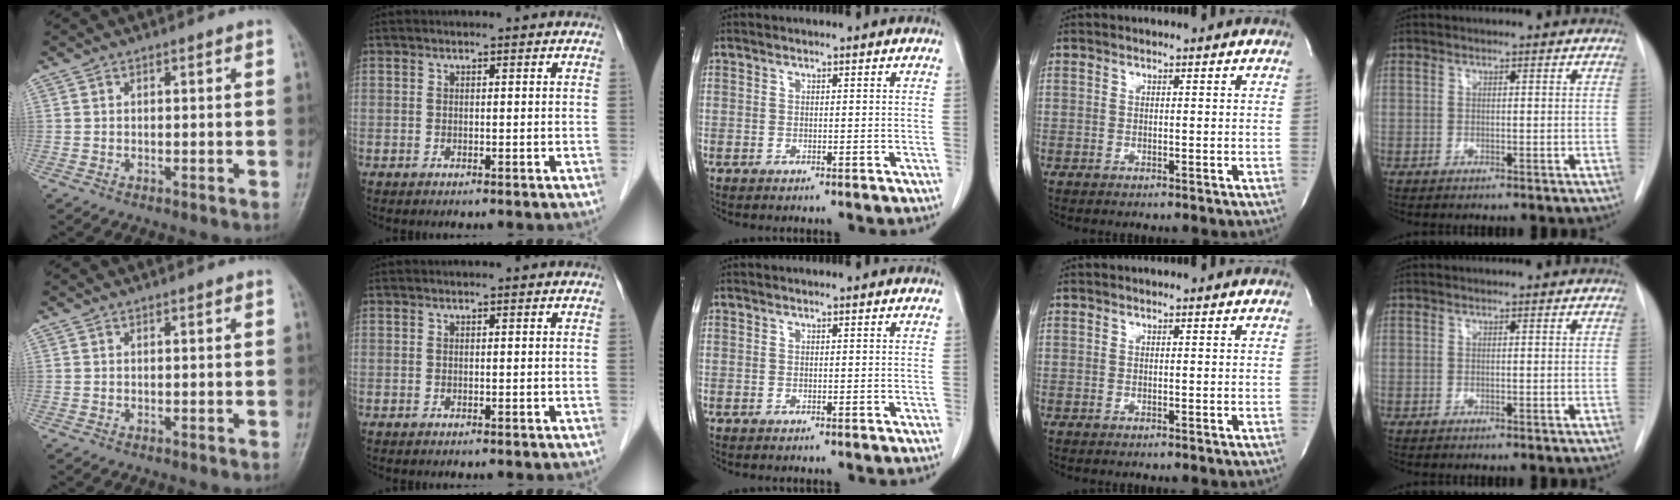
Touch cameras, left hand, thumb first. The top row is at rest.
{}